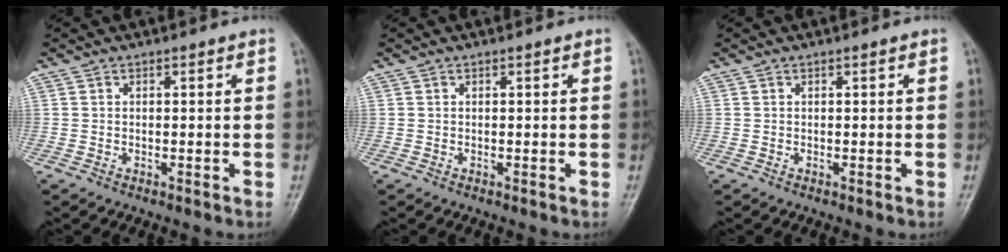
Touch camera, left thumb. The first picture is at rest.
{"total": 0.0}
{"total": 0.0}